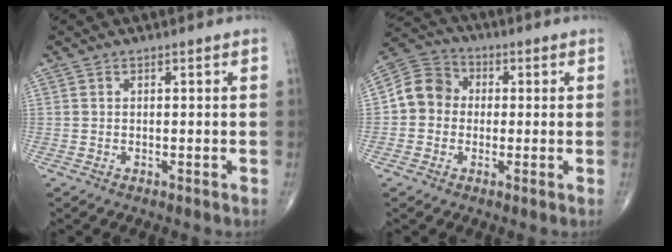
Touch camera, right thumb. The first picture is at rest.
{"total": 8.2, "force": [-0.1, 7.3, 3.6], "torque": [-0.048, 0.027, -0.018]}